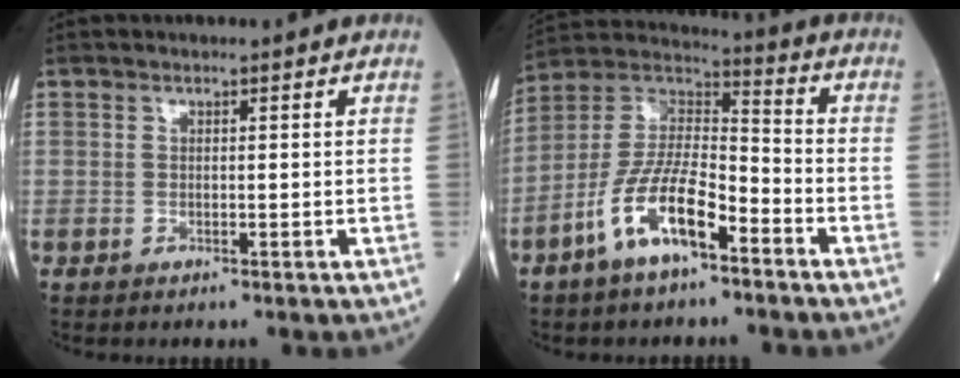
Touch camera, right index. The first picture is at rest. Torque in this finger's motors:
{"motor_torque": [1.56, -0.59, 0.68, 0.21]}